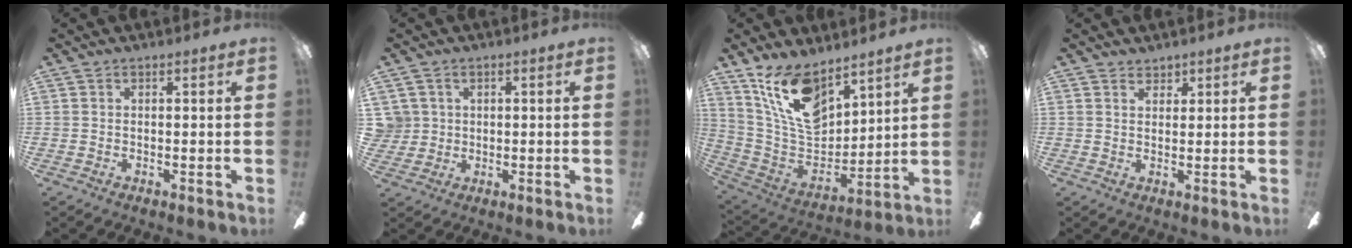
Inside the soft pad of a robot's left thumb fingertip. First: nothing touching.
{"total": 3.8, "force": [0.9, 3.7, 0.2], "torque": [-0.009, 0.008, 0.018]}
{"total": 16.8, "force": [11.2, 8.3, 9.3], "torque": [-0.201, -0.056, 0.211]}
{"total": 2.3, "force": [1.8, 1.3, 0.3], "torque": [0.000, -0.004, 0.034]}